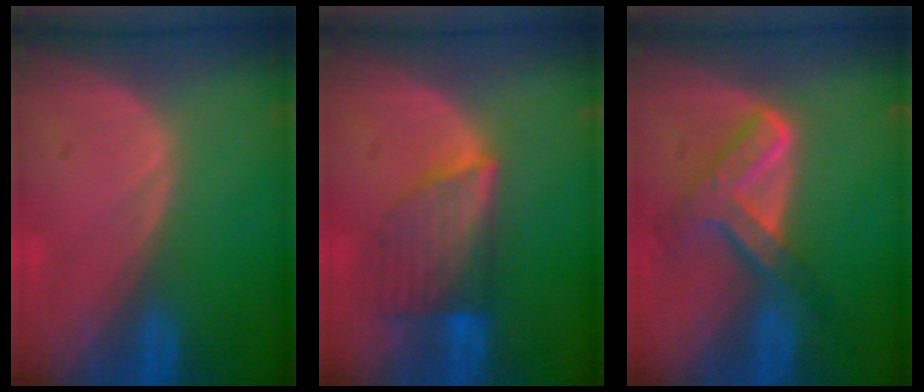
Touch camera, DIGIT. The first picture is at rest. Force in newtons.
{"total": 6.9, "press": 6.6, "slide": 2.0}
{"total": 7.6, "press": 6.3, "slide": 4.2}